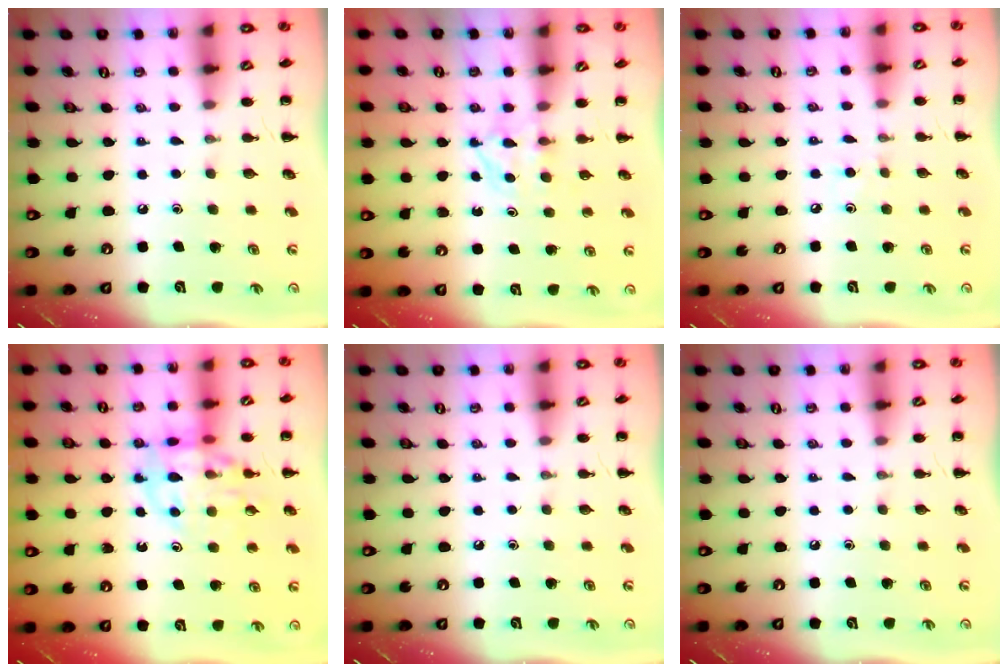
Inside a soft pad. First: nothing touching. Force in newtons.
{"total": 3.3, "press": 3.1, "slide": 1.2}
{"total": 2.5, "press": 2.3, "slide": 0.9}
{"total": 13.1, "press": 12.9, "slide": 2.6}
{"total": 0.0}
{"total": 0.0}